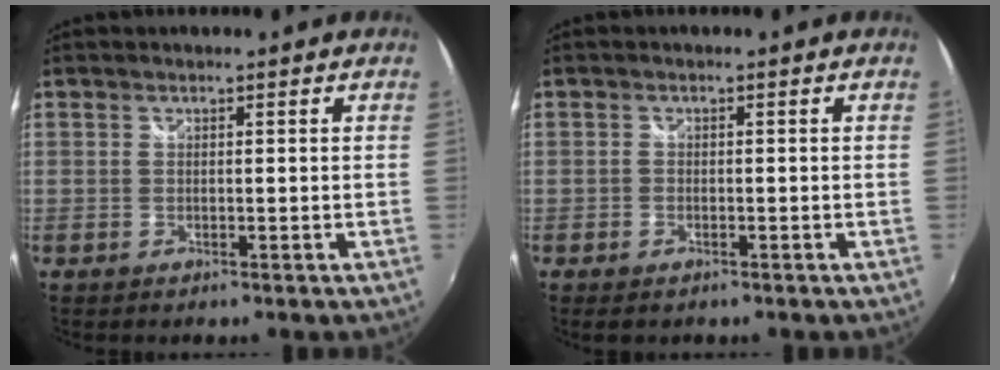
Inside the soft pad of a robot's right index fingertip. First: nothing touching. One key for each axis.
{"total": 2.0, "fx": -1.3, "fy": 1.2, "fz": 0.8, "tx": -0.020, "ty": -0.005, "tz": -0.023}